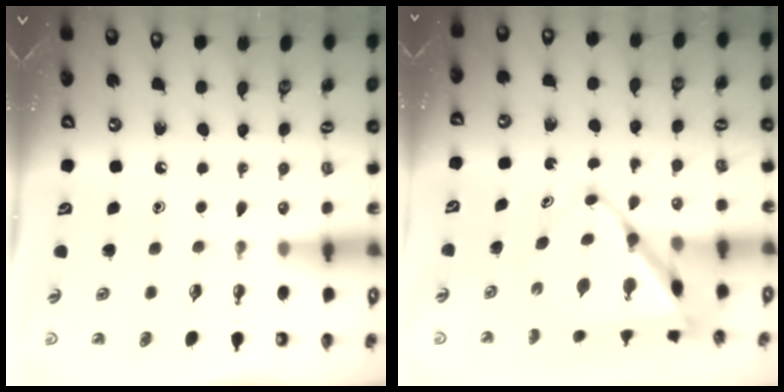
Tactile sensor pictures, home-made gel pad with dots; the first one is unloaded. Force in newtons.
{"total": 10.8, "press": 10.8, "slide": 0.9}